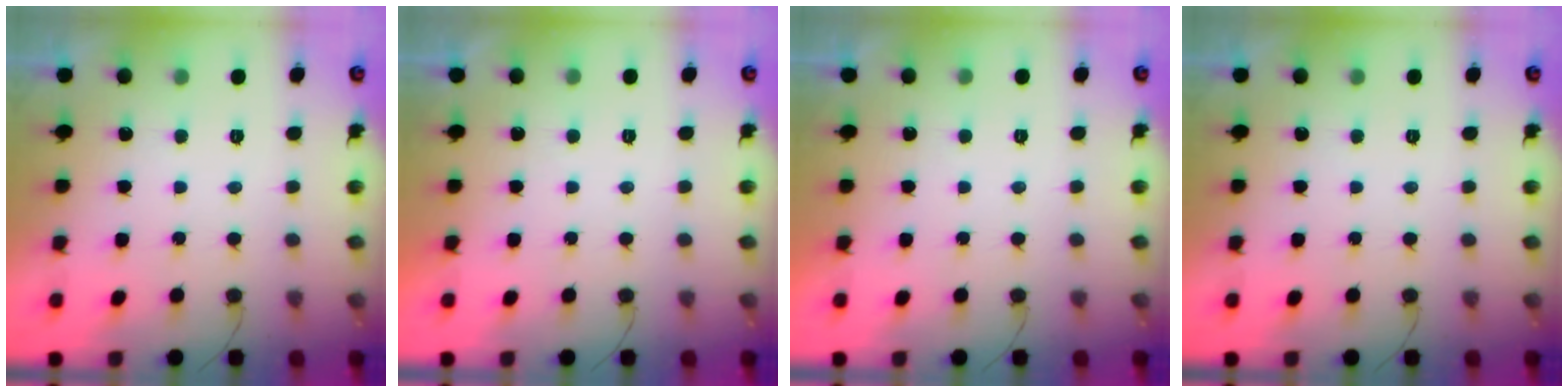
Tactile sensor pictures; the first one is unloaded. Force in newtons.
{"total": 1.7, "press": 1.7, "slide": 0.1}
{"total": 1.7, "press": 1.7, "slide": 0.1}
{"total": 0.0}